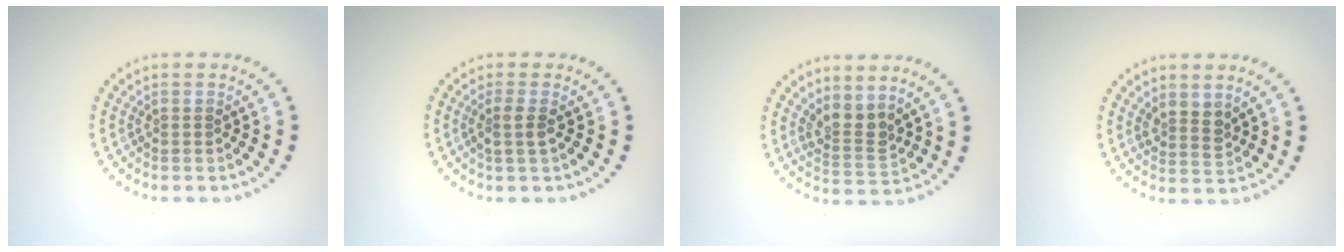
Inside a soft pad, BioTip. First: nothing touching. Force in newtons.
{"total": 1.6, "press": 1.3, "slide": 0.9}
{"total": 2.6, "press": 2.0, "slide": 1.7}
{"total": 2.0, "press": 1.7, "slide": 1.1}